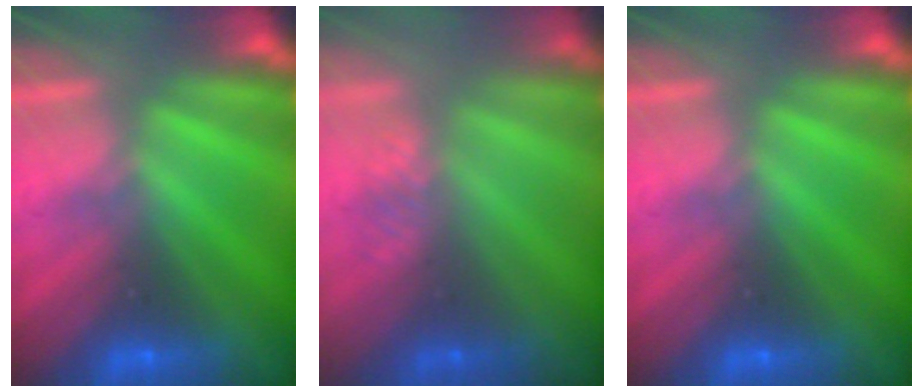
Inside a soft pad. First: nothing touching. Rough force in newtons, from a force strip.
{"total": 2.9}
{"total": 0.0}